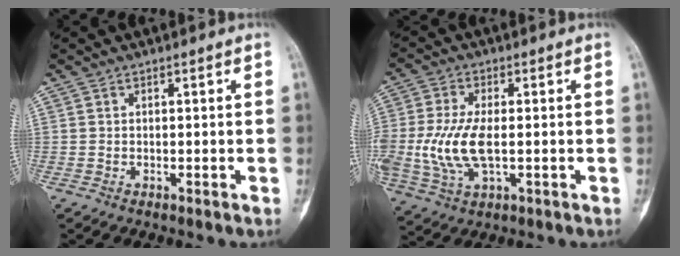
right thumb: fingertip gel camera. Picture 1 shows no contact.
{"total": 11.4, "force": [-0.9, 5.5, 9.9], "torque": [-0.228, -0.004, -0.013]}